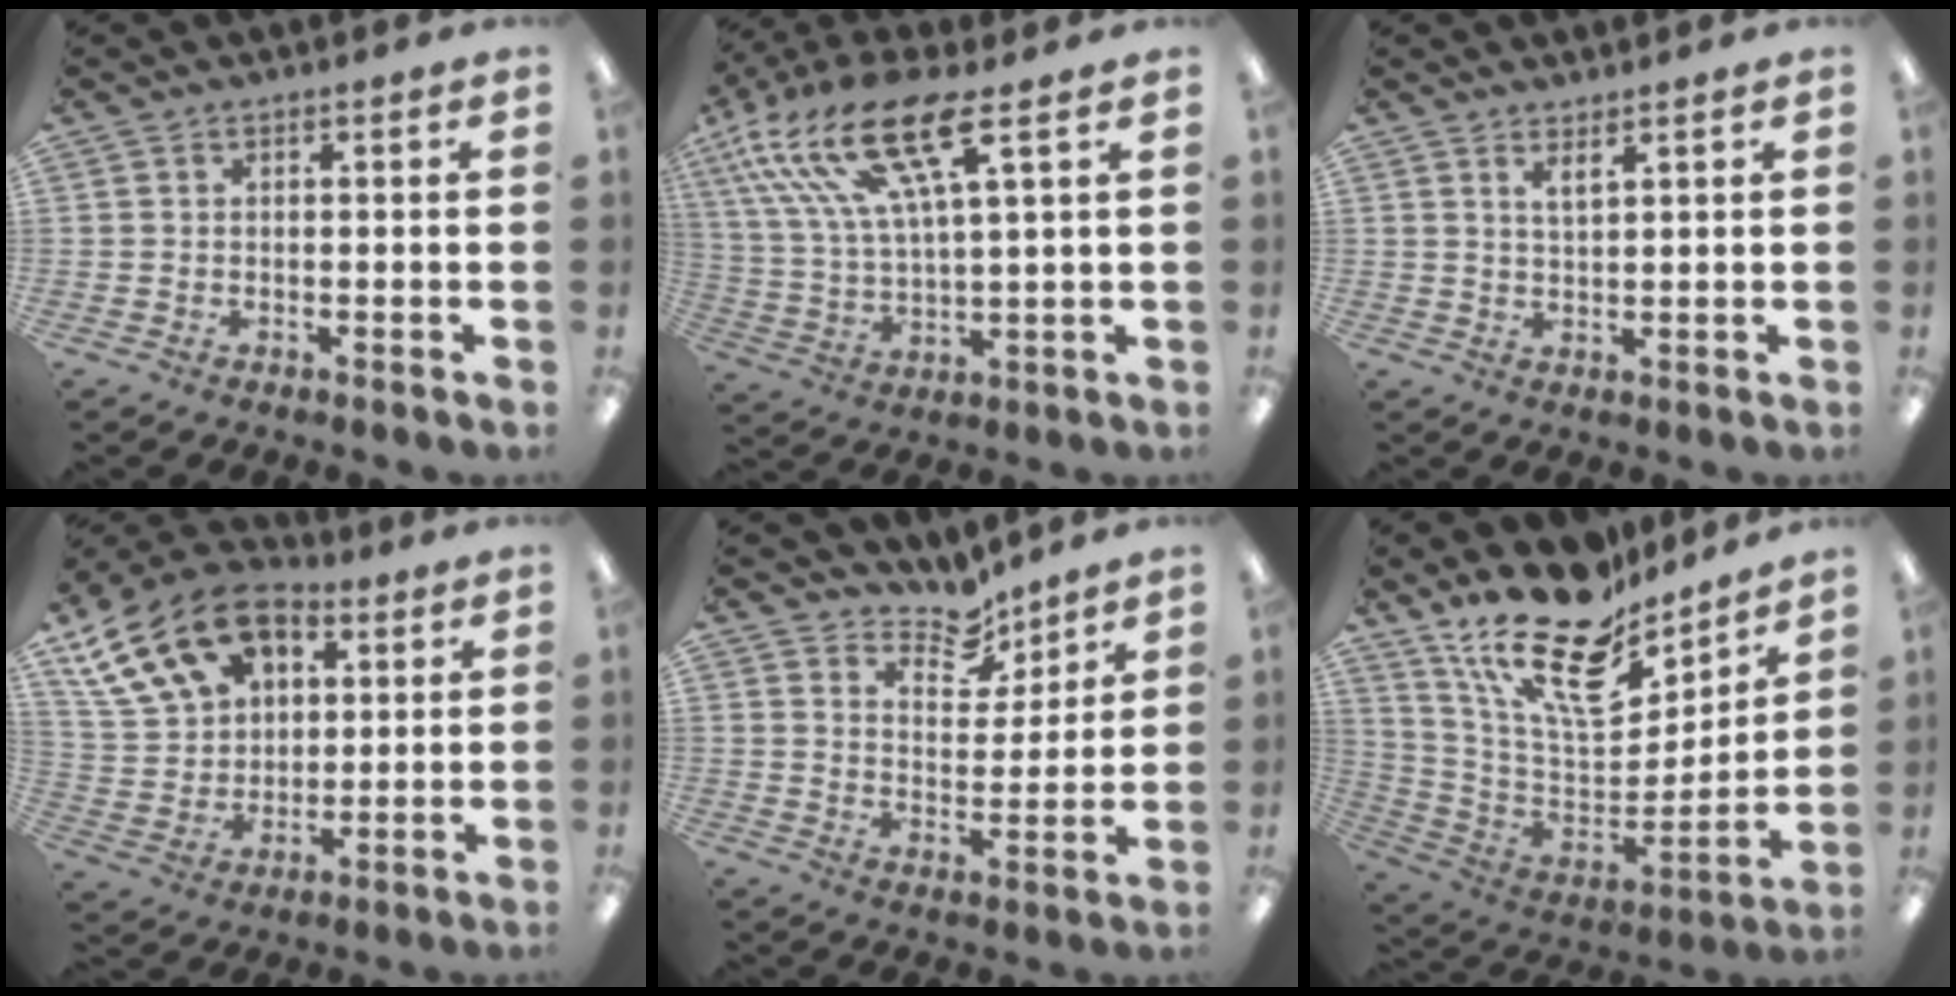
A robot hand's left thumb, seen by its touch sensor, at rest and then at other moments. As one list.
[{"total": 17.8, "force": [10.0, 5.4, 13.7], "torque": [-0.290, -0.032, 0.167]}, {"total": 2.5, "force": [2.0, 0.4, 1.4], "torque": [-0.025, -0.005, 0.034]}, {"total": 18.2, "force": [10.3, 12.4, 8.5], "torque": [-0.158, -0.035, 0.196]}, {"total": 8.5, "force": [7.6, 3.5, 1.5], "torque": [-0.021, -0.060, 0.139]}, {"total": 21.7, "force": [15.5, 9.3, 11.9], "torque": [-0.204, -0.109, 0.275]}]